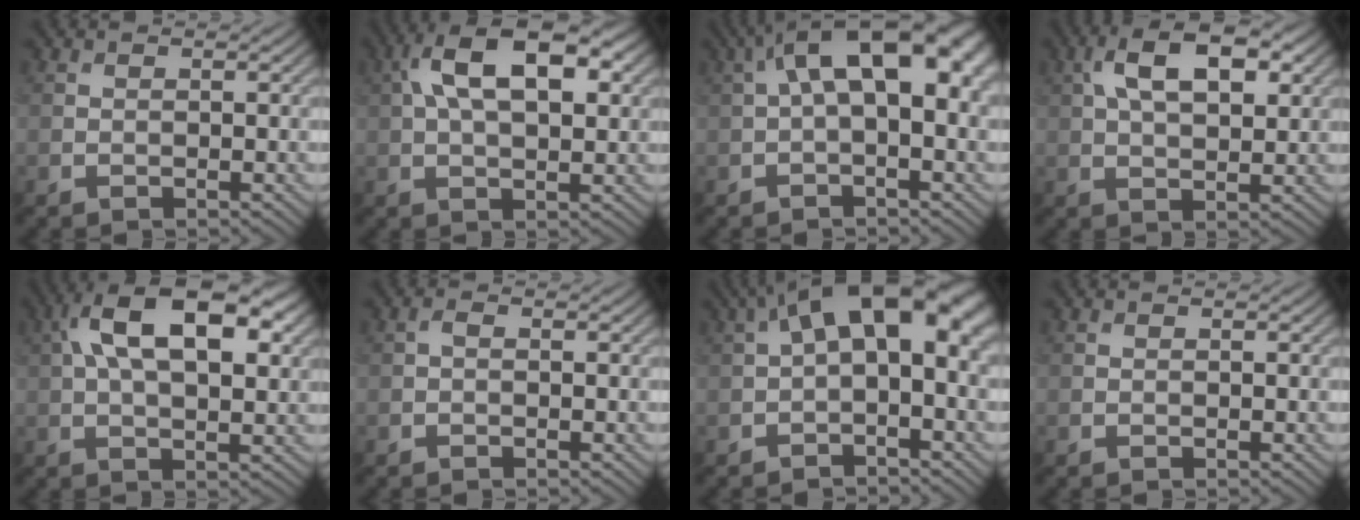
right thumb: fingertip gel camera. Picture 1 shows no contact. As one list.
[{"total": 12.9, "force": [4.0, 6.3, 10.5], "torque": [-0.186, 0.019, 0.059]}, {"total": 12.4, "force": [2.8, 6.0, 10.6], "torque": [-0.177, 0.015, 0.048]}, {"total": 9.4, "force": [3.3, 4.7, 7.5], "torque": [-0.140, 0.015, 0.056]}, {"total": 14.6, "force": [4.7, 7.1, 11.9], "torque": [-0.200, 0.026, 0.067]}, {"total": 0.7, "force": [-0.1, 0.4, 0.6], "torque": [-0.013, 0.003, -0.003]}, {"total": 10.9, "force": [2.3, 5.3, 9.2], "torque": [-0.154, 0.014, 0.034]}, {"total": 0.0}]